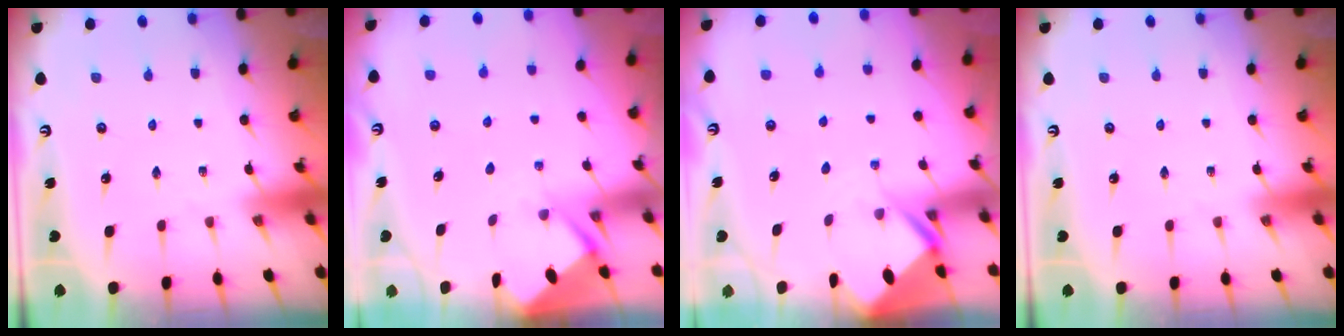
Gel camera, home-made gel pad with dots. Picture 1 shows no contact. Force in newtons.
{"total": 2.7, "press": 2.7, "slide": 0.4}
{"total": 4.1, "press": 4.1, "slide": 0.4}
{"total": 0.0}